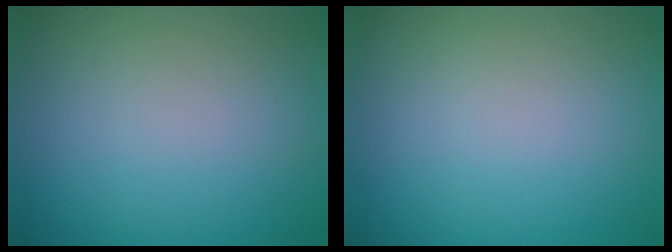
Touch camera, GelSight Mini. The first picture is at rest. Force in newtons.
{"total": 0.0}